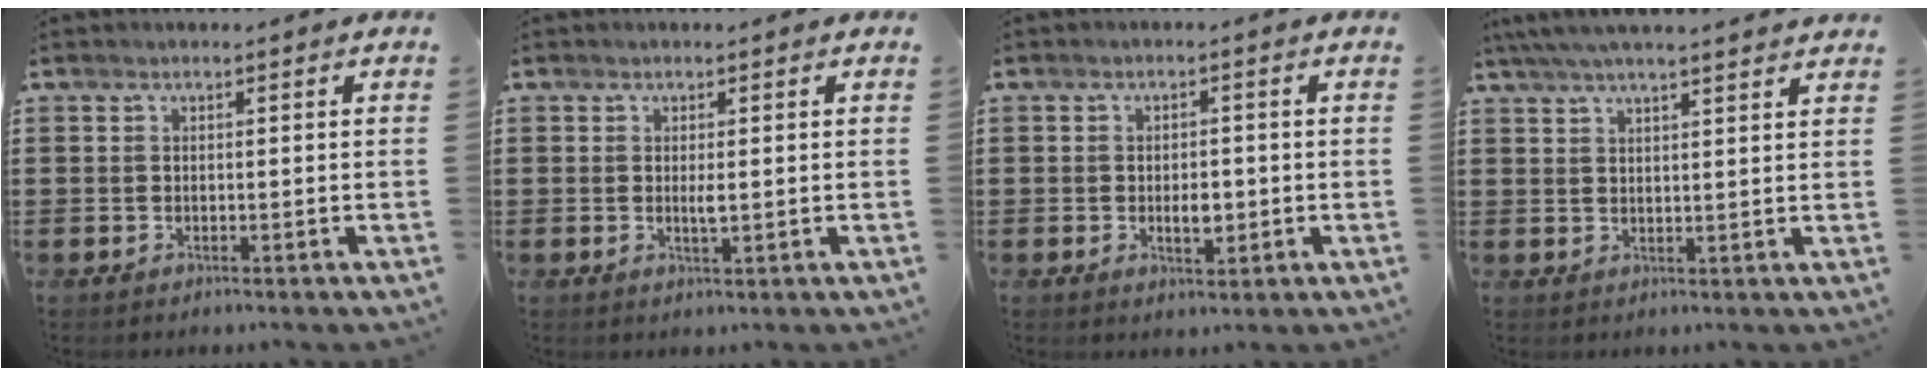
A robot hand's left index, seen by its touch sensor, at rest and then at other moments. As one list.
[{"total": 1.6, "force": [0.0, 0.3, 1.5], "torque": [-0.029, -0.003, 0.000]}, {"total": 3.2, "force": [-0.5, 1.8, 2.6], "torque": [-0.043, -0.001, -0.012]}, {"total": 4.4, "force": [3.9, -0.2, 2.0], "torque": [-0.051, -0.009, 0.069]}]